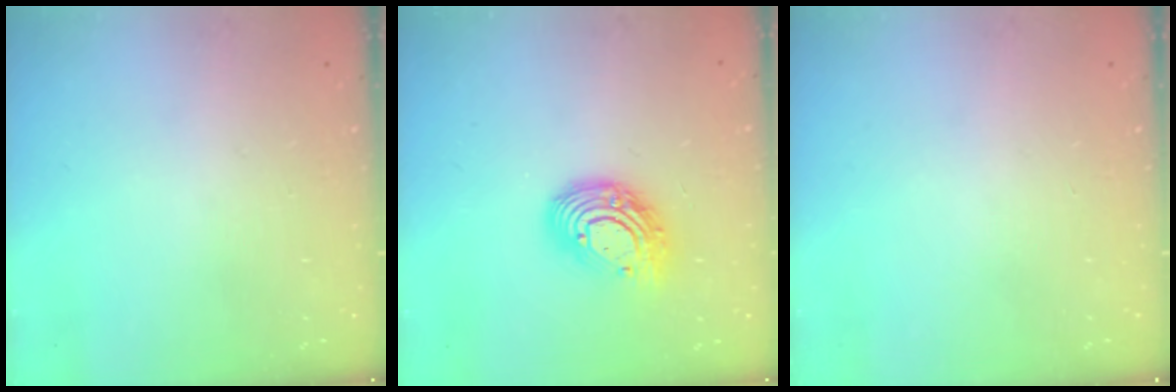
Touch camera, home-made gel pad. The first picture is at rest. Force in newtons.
{"total": 12.4, "press": 12.4, "slide": 1.1}
{"total": 0.0}